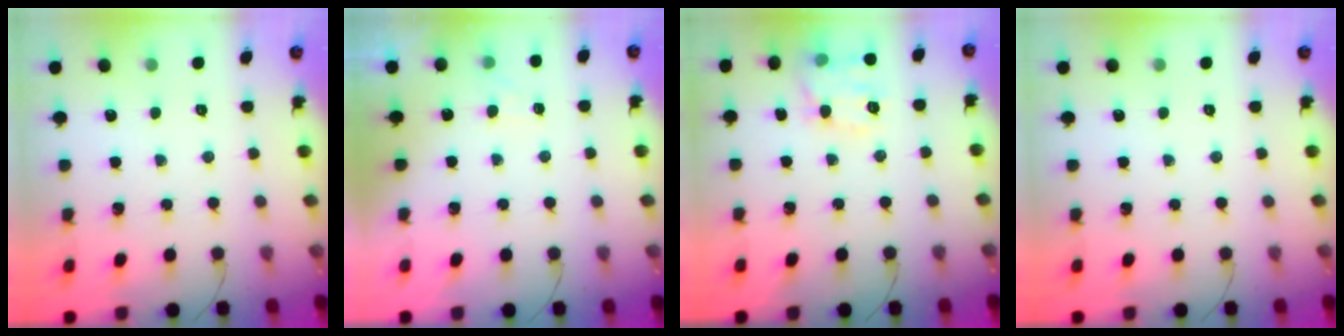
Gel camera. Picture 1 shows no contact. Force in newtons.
{"total": 4.9, "press": 4.6, "slide": 1.5}
{"total": 11.8, "press": 11.8, "slide": 0.6}
{"total": 0.0}